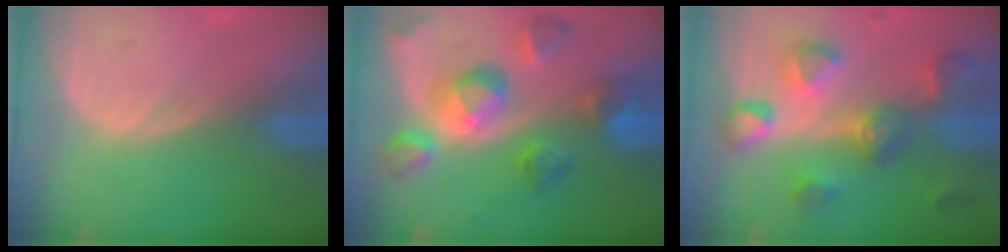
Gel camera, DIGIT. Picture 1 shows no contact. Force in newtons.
{"total": 10.4, "press": 9.2, "slide": 4.9}
{"total": 8.2, "press": 8.1, "slide": 1.2}